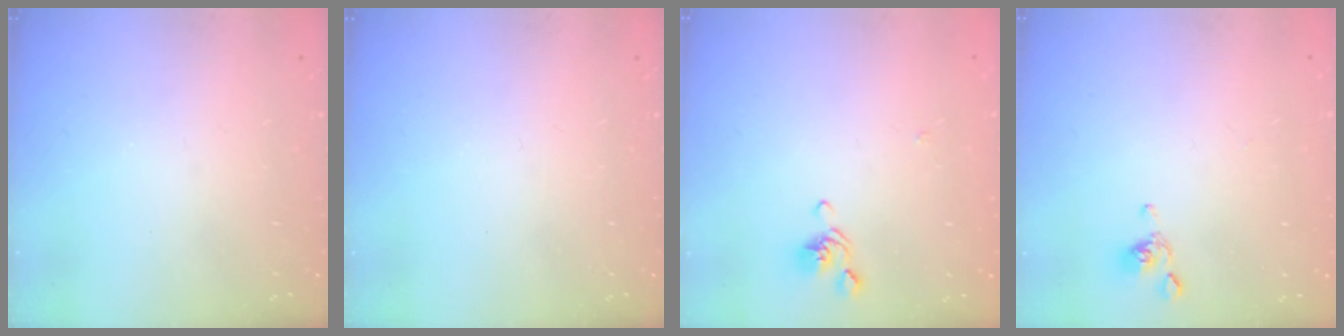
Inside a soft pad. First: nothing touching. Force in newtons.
{"total": 0.0}
{"total": 1.4, "press": 1.2, "slide": 0.6}
{"total": 2.2, "press": 2.2, "slide": 0.2}